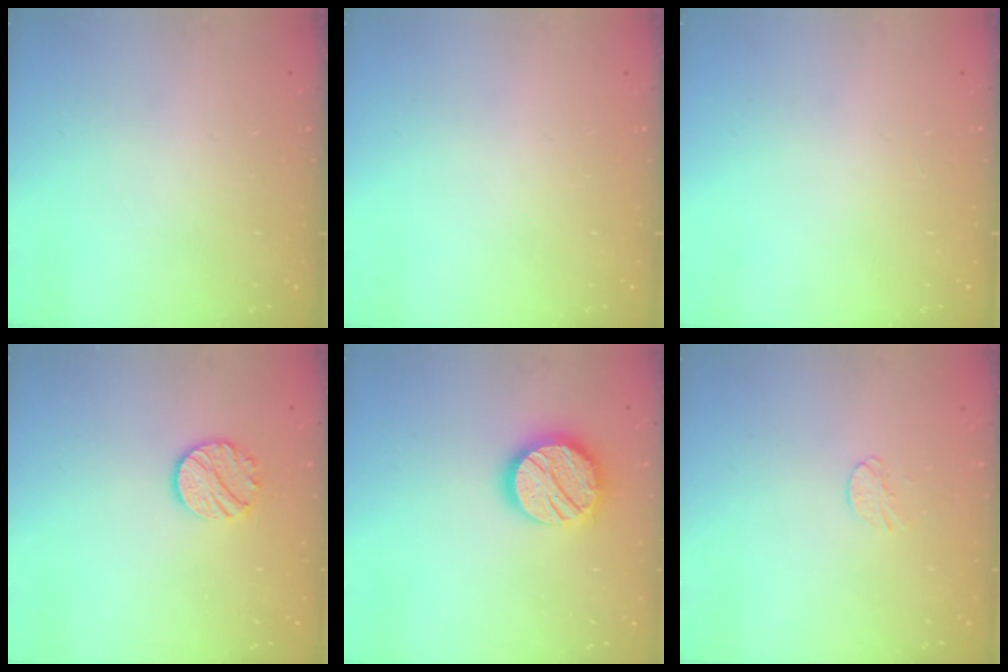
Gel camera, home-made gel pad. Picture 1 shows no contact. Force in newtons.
{"total": 0.0}
{"total": 0.0}
{"total": 10.0, "press": 9.9, "slide": 0.5}
{"total": 17.3, "press": 17.3, "slide": 1.1}
{"total": 5.0, "press": 5.0, "slide": 0.4}